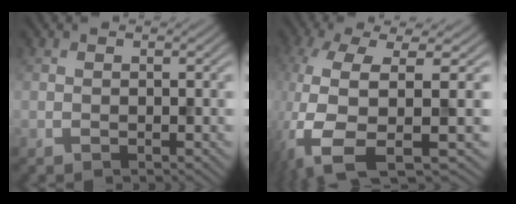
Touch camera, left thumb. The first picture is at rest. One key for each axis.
{"total": 12.8, "fx": -3.9, "fy": 4.0, "fz": 11.5, "tx": -0.256, "ty": -0.025, "tz": -0.063}